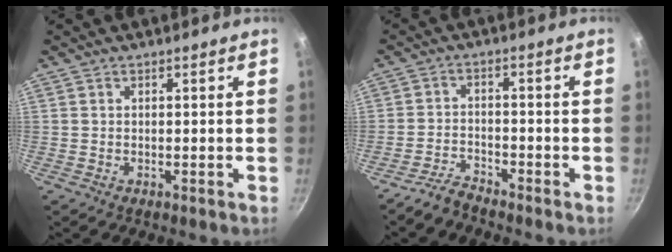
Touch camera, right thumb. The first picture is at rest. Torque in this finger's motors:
{"motor_torque": [0.41, -0.44, -0.46, 0.01, 0.09]}